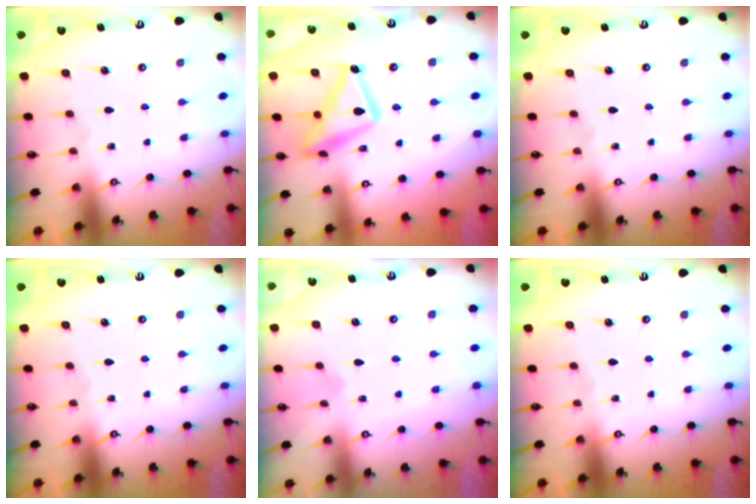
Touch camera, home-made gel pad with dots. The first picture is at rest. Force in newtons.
{"total": 14.8, "press": 14.8, "slide": 1.0}
{"total": 0.0}
{"total": 0.0}
{"total": 6.4, "press": 6.4, "slide": 0.3}
{"total": 0.0}